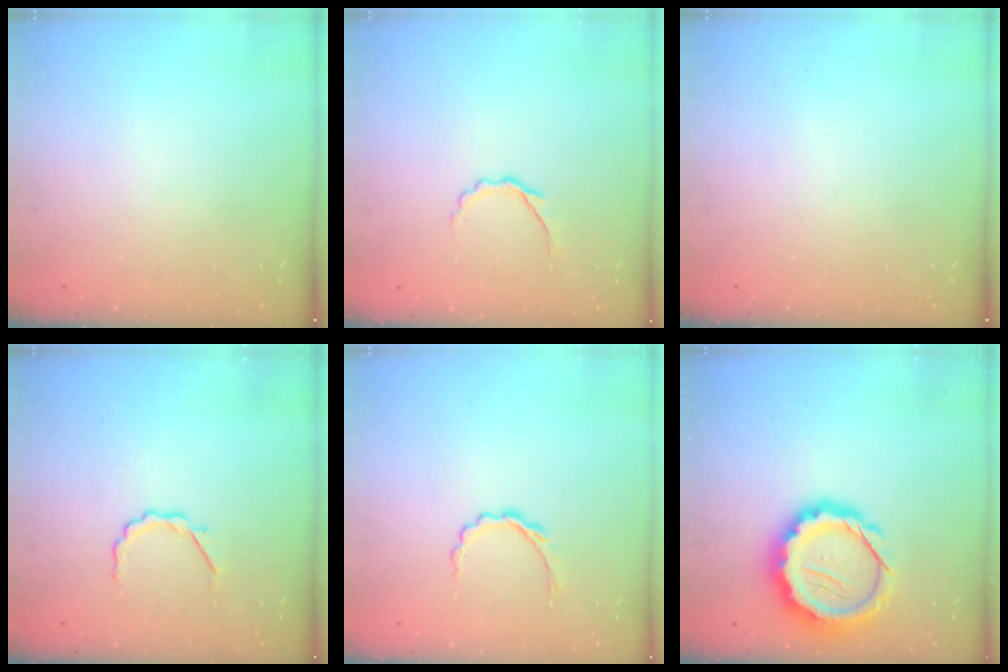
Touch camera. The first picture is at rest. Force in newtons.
{"total": 2.8, "press": 2.7, "slide": 0.9}
{"total": 0.0}
{"total": 3.5, "press": 3.3, "slide": 1.2}
{"total": 3.9, "press": 3.7, "slide": 1.2}
{"total": 14.4, "press": 14.1, "slide": 3.1}